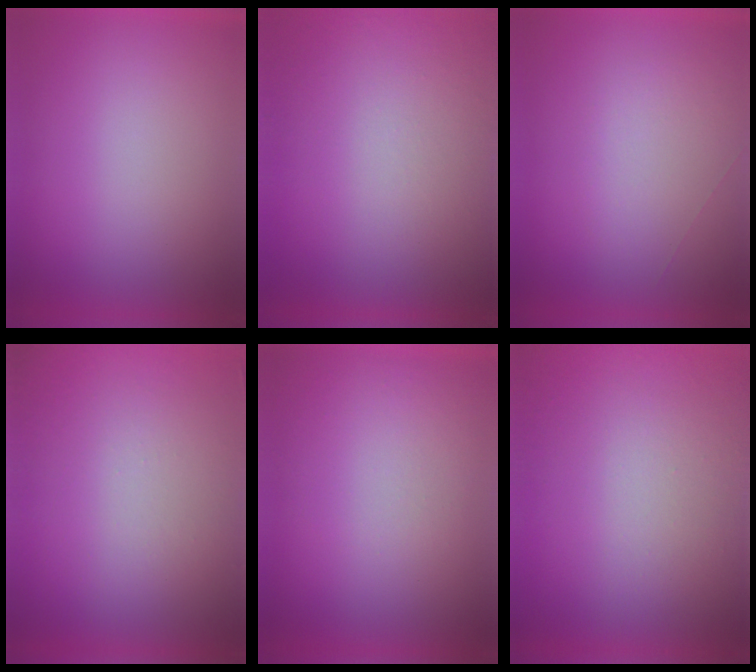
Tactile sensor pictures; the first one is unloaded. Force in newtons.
{"total": 8.4}
{"total": 1.0}
{"total": 7.3}
{"total": 1.0}
{"total": 8.4}